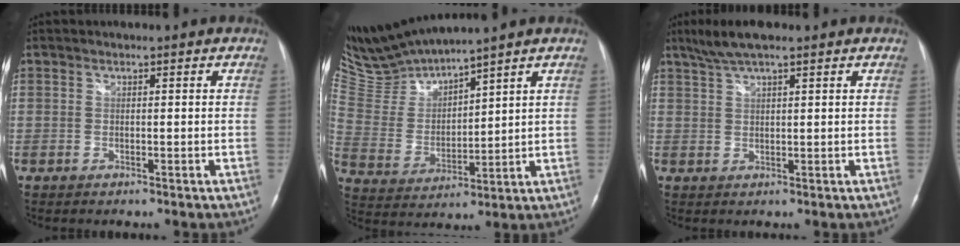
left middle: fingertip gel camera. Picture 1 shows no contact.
{"total": 9.8, "force": [9.6, -0.9, 1.8], "torque": [-0.063, -0.005, 0.213]}
{"total": 5.4, "force": [4.1, 0.7, 3.5], "torque": [-0.075, 0.016, 0.075]}